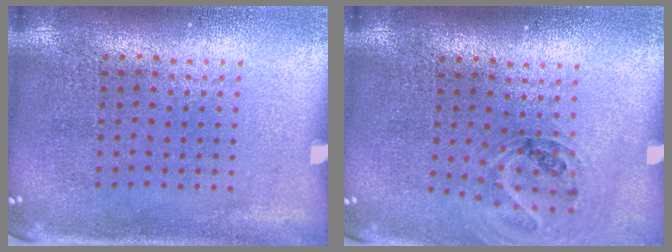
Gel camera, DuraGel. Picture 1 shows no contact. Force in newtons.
{"total": 1.1, "press": 1.1, "slide": 0.2}